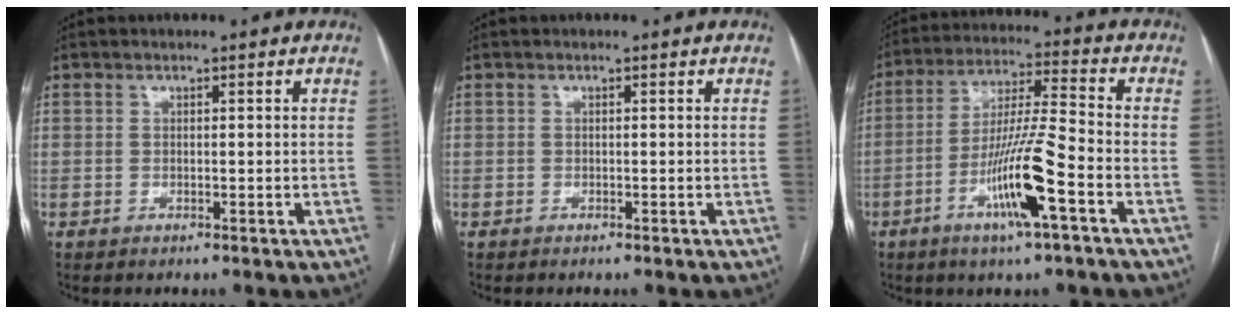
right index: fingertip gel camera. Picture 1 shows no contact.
{"total": 0.0}
{"total": 12.3, "force": [-5.2, -0.1, 11.2], "torque": [-0.216, -0.007, -0.098]}